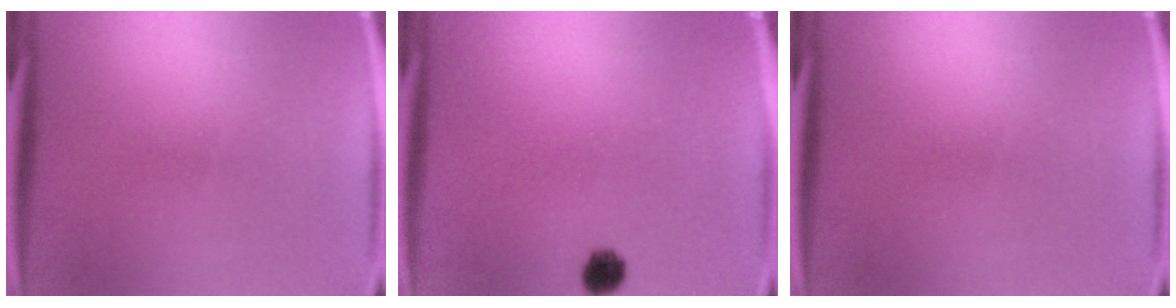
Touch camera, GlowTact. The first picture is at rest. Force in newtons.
{"total": 3.3}
{"total": 0.0}